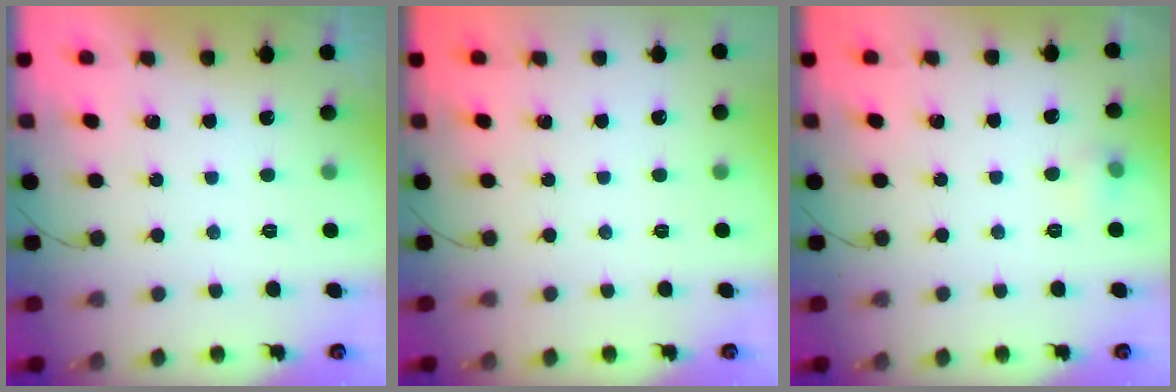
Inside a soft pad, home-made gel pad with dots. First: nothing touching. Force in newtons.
{"total": 0.0}
{"total": 4.5, "press": 4.1, "slide": 1.8}